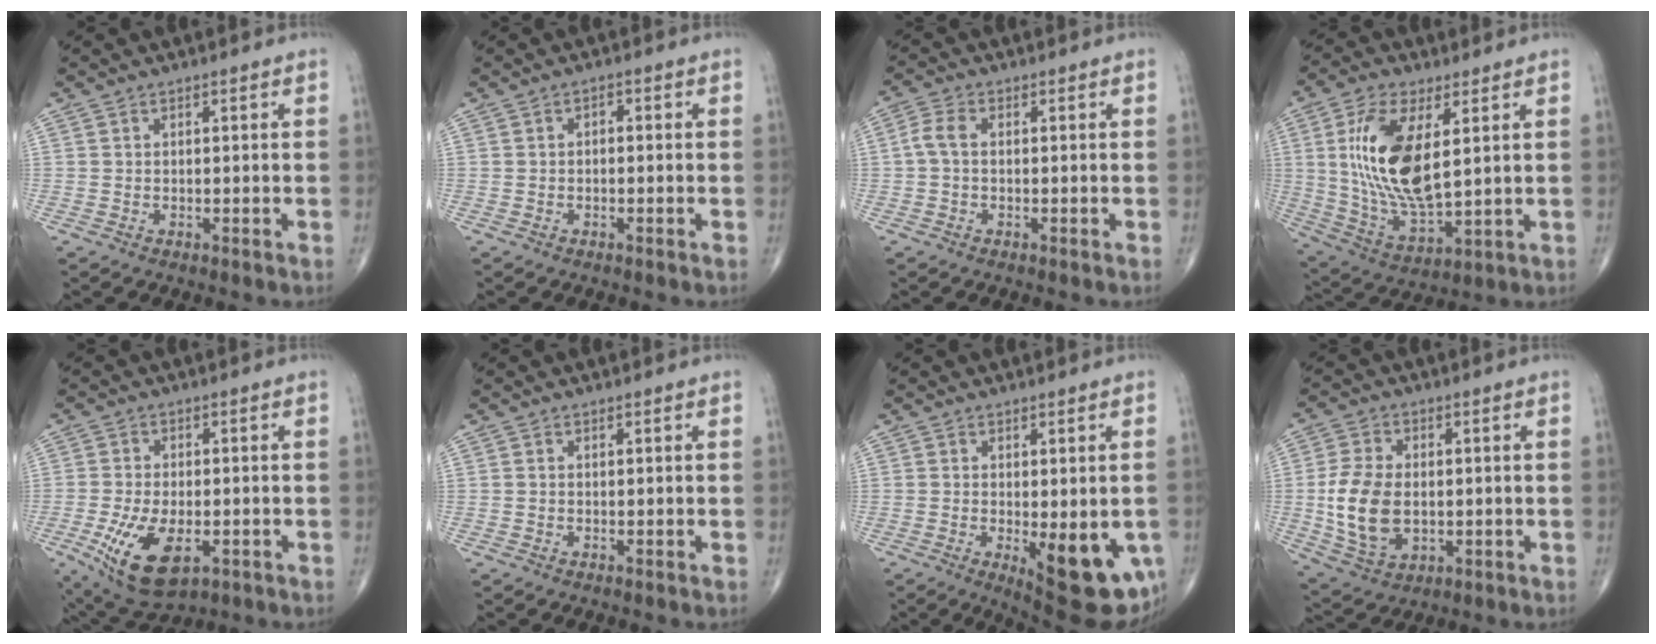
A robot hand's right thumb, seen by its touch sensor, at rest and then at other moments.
{"total": 1.2, "force": [-0.1, 0.8, 0.9], "torque": [-0.007, 0.005, -0.006]}
{"total": 3.2, "force": [-0.1, 2.0, 2.6], "torque": [-0.057, 0.009, -0.008]}
{"total": 17.2, "force": [3.7, 7.5, 15.0], "torque": [-0.298, -0.021, 0.081]}
{"total": 12.3, "force": [-4.3, 6.2, 9.7], "torque": [-0.175, -0.002, -0.060]}
{"total": 0.0}
{"total": 13.9, "force": [-3.7, 5.3, 12.3], "torque": [-0.131, -0.020, -0.034]}
{"total": 12.2, "force": [-0.6, 7.9, 9.2], "torque": [-0.174, -0.003, -0.003]}